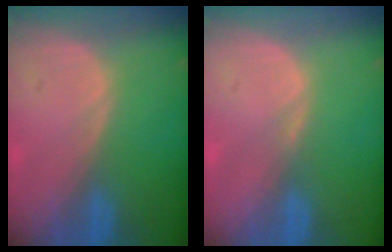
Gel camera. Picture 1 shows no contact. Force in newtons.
{"total": 0.7, "press": 0.7, "slide": 0.2}